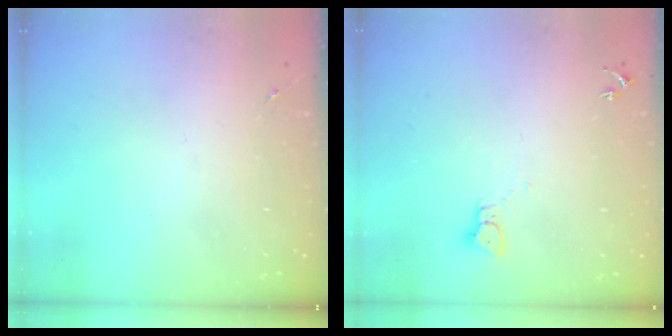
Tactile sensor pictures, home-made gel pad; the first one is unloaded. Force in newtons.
{"total": 2.3, "press": 2.3, "slide": 0.3}